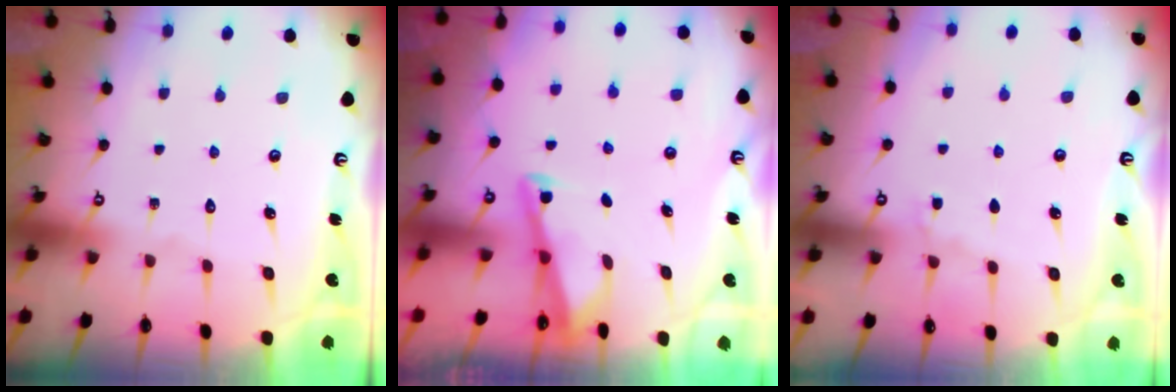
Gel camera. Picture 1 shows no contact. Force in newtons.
{"total": 2.9, "press": 2.9, "slide": 0.4}
{"total": 4.3, "press": 4.2, "slide": 0.5}